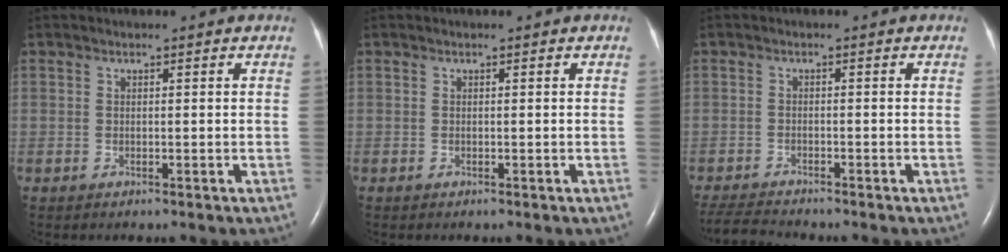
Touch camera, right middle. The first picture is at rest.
{"total": 0.0}
{"total": 4.7, "force": [-4.6, -0.2, 1.0], "torque": [-0.021, -0.021, -0.080]}